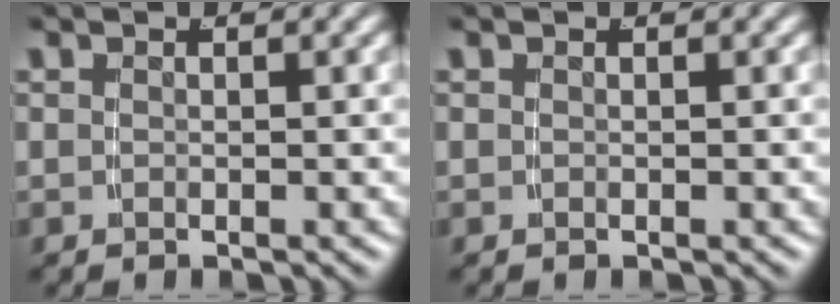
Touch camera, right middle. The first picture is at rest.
{"total": 0.0}